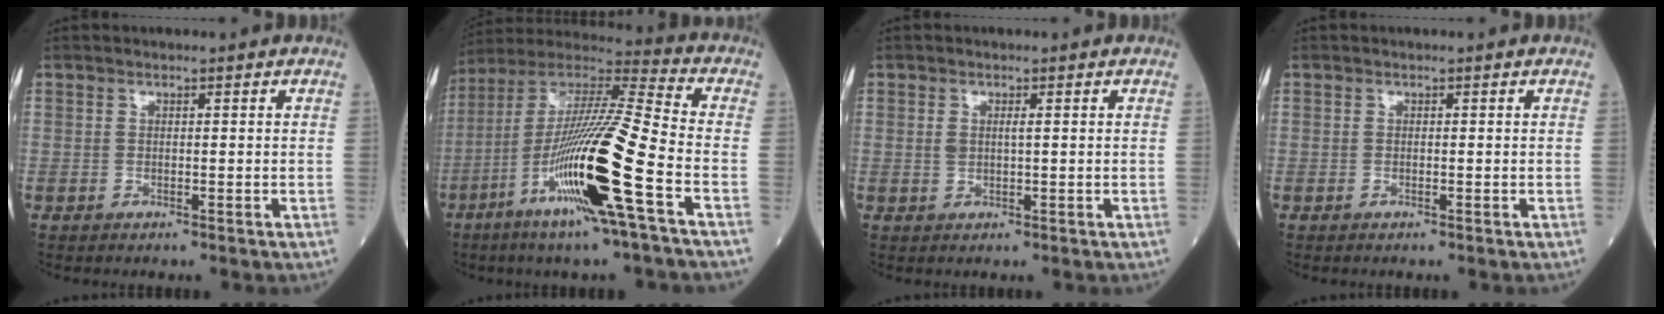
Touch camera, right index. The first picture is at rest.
{"total": 20.5, "force": [-7.3, -0.1, 19.2], "torque": [-0.389, -0.025, -0.145]}
{"total": 1.8, "force": [0.4, 0.6, 1.6], "torque": [-0.035, 0.002, 0.010]}
{"total": 0.0}